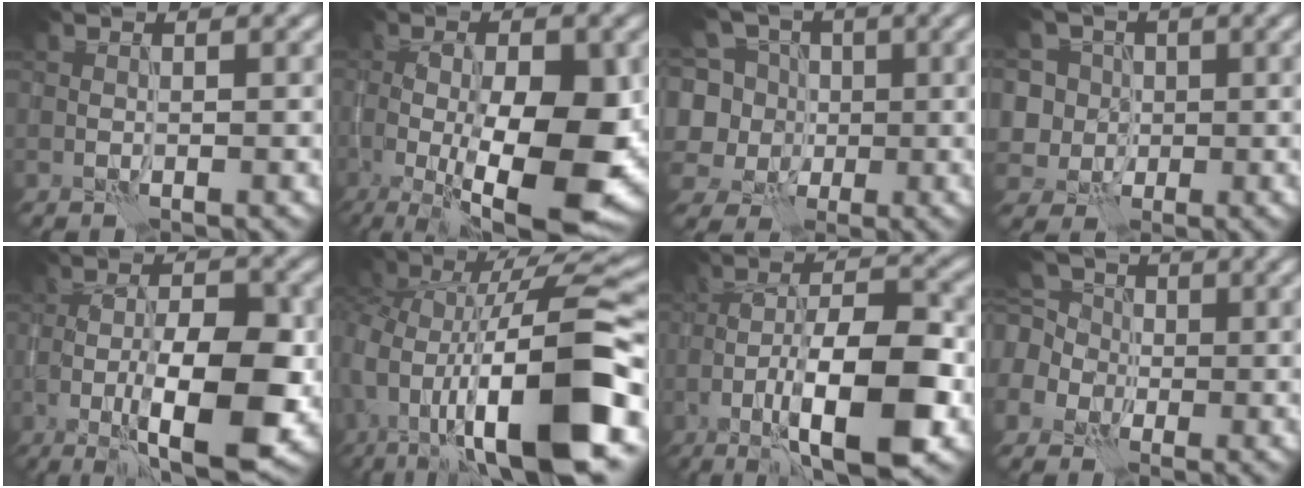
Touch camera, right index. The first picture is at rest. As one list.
[{"total": 11.7, "force": [-1.8, 4.0, 10.9], "torque": [-0.170, -0.016, -0.024]}, {"total": 9.1, "force": [1.2, 8.4, 3.2], "torque": [-0.091, 0.034, -0.016]}, {"total": 8.1, "force": [2.4, 7.2, 2.8], "torque": [-0.057, 0.028, 0.008]}, {"total": 10.3, "force": [-3.1, 3.5, 9.1], "torque": [-0.149, -0.002, -0.051]}, {"total": 13.4, "force": [-3.0, 5.7, 11.7], "torque": [-0.204, -0.003, -0.048]}, {"total": 11.7, "force": [-5.0, 3.8, 9.9], "torque": [-0.164, 0.006, -0.081]}, {"total": 5.6, "force": [-0.1, 5.1, 2.3], "torque": [-0.044, 0.017, -0.028]}]